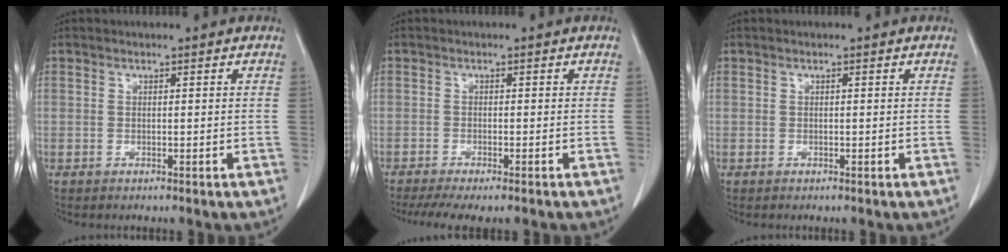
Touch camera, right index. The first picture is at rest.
{"total": 7.7, "force": [-6.3, 1.3, 4.2], "torque": [-0.058, -0.009, -0.097]}
{"total": 0.0}